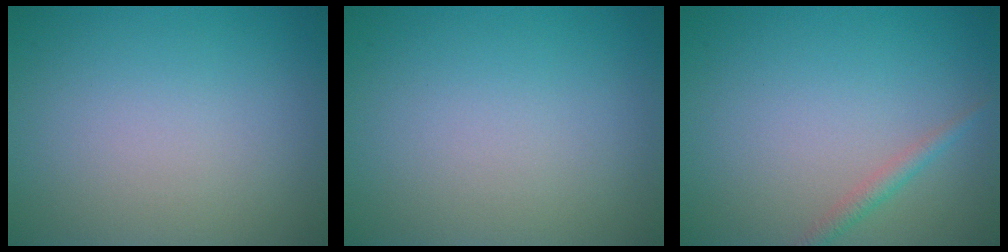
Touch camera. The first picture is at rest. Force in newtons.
{"total": 0.0}
{"total": 1.3, "press": 1.3, "slide": 0.0}